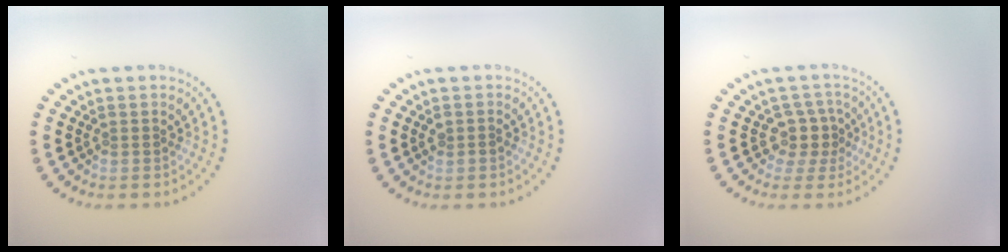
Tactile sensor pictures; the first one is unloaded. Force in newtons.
{"total": 0.9, "press": 0.9, "slide": 0.3}
{"total": 2.6, "press": 2.0, "slide": 1.7}